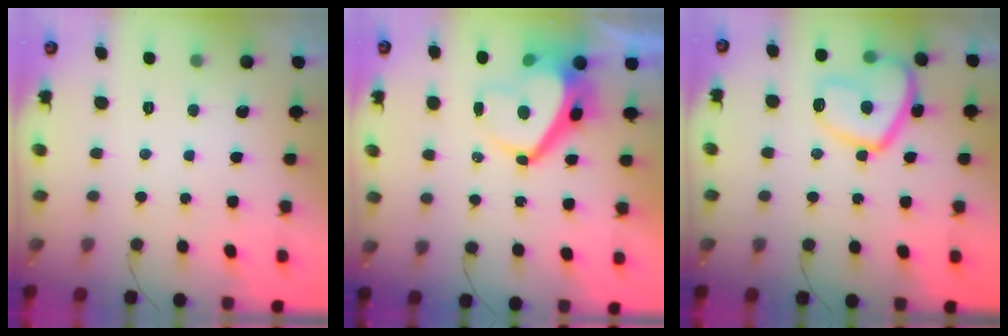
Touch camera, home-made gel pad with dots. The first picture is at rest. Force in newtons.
{"total": 9.2, "press": 9.1, "slide": 1.3}
{"total": 12.4, "press": 12.4, "slide": 0.6}